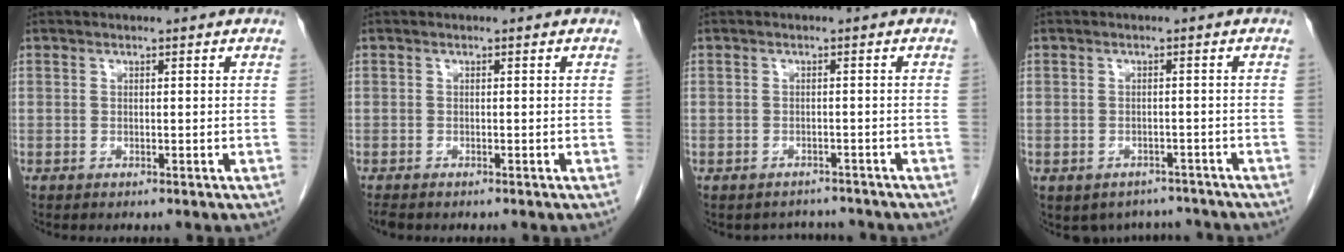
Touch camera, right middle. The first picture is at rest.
{"total": 1.4, "force": [-1.2, 0.4, 0.6], "torque": [-0.014, -0.005, -0.018]}
{"total": 3.0, "force": [-2.8, 1.2, -0.5], "torque": [0.004, 0.007, -0.038]}
{"total": 5.5, "force": [-4.8, 2.7, 0.2], "torque": [0.007, 0.014, -0.056]}